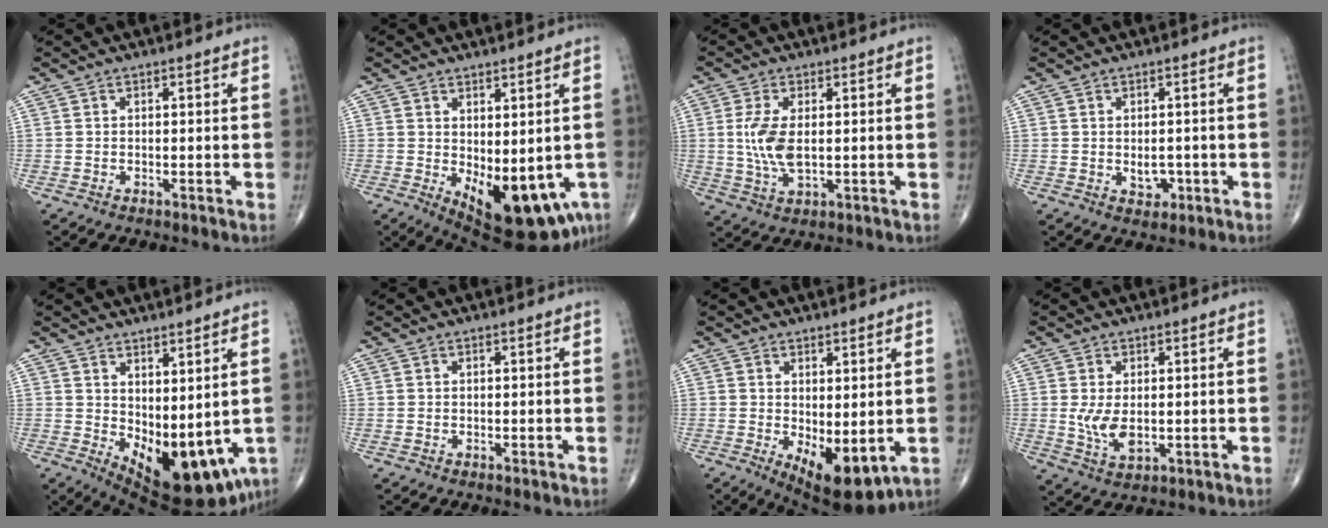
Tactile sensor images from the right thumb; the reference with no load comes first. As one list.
[{"total": 14.9, "force": [-4.3, 6.8, 12.5], "torque": [-0.154, -0.015, -0.038]}, {"total": 7.4, "force": [0.5, 3.5, 6.5], "torque": [-0.145, -0.008, 0.013]}, {"total": 3.0, "force": [-0.5, 2.2, 2.1], "torque": [-0.015, 0.000, -0.002]}, {"total": 14.5, "force": [-1.0, 6.8, 12.8], "torque": [-0.167, -0.024, 0.015]}, {"total": 0.0}, {"total": 9.7, "force": [-1.4, 4.2, 8.6], "torque": [-0.118, -0.020, -0.002]}, {"total": 5.7, "force": [0.1, 3.1, 4.8], "torque": [-0.090, -0.014, 0.012]}]